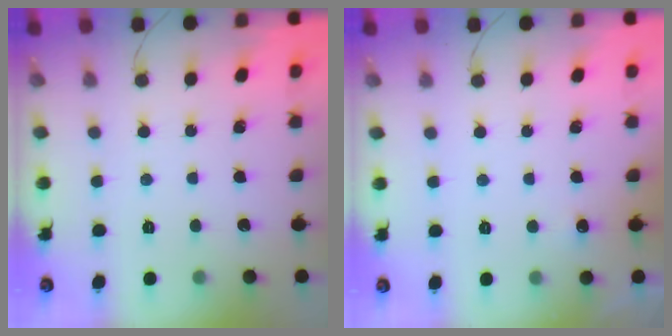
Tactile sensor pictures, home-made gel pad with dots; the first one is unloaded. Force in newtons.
{"total": 2.5, "press": 2.2, "slide": 1.1}